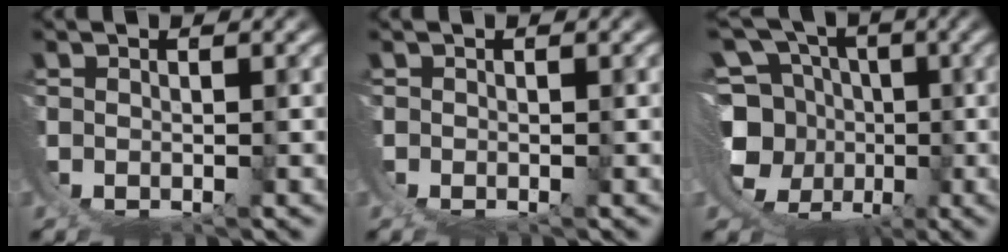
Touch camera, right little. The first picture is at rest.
{"total": 0.0}
{"total": 13.8, "force": [1.8, 11.8, 7.0], "torque": [-0.153, -0.043, 0.033]}